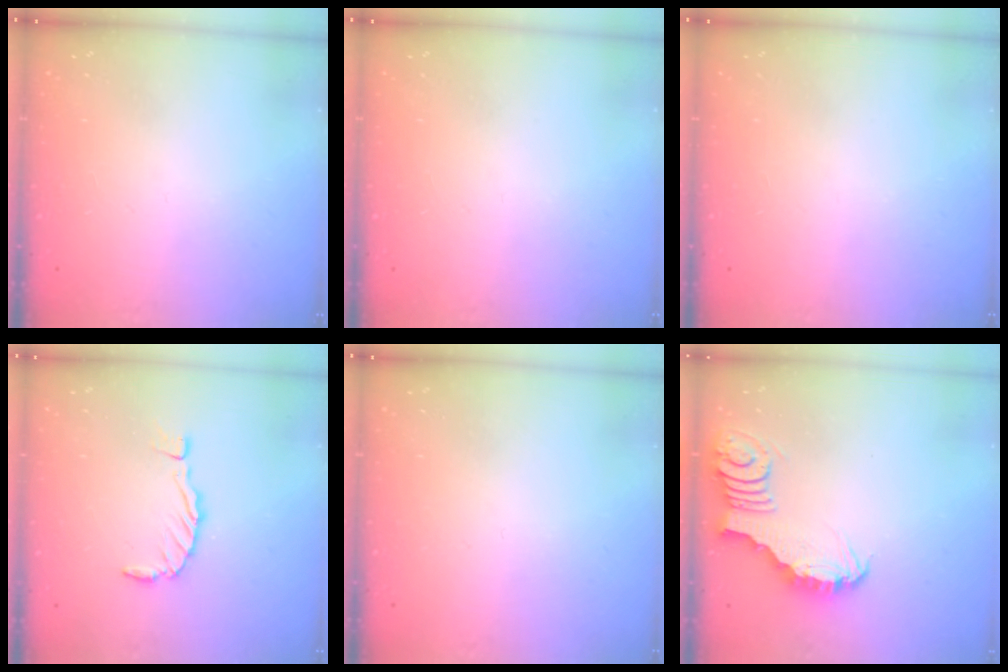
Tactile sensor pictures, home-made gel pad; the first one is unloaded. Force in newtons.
{"total": 0.0}
{"total": 0.0}
{"total": 1.5, "press": 1.4, "slide": 0.3}
{"total": 0.0}
{"total": 3.6, "press": 3.6, "slide": 0.4}